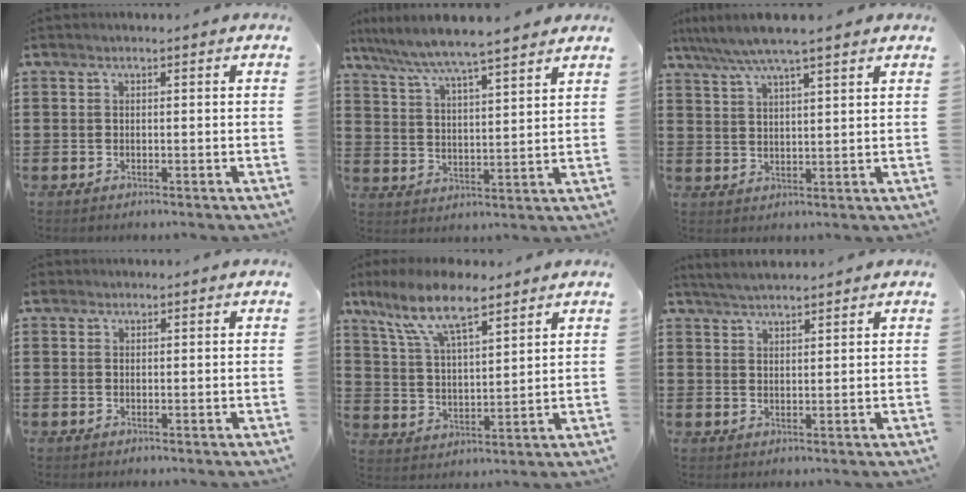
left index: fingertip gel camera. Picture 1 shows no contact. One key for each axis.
{"total": 5.7, "fx": 5.3, "fy": -0.4, "fz": 2.0, "tx": -0.065, "ty": -0.033, "tz": 0.088}
{"total": 5.6, "fx": 4.6, "fy": 0.1, "fz": 3.2, "tx": -0.075, "ty": -0.016, "tz": 0.079}
{"total": 0.9, "fx": 0.6, "fy": 0.6, "fz": 0.3, "tx": -0.009, "ty": 0.005, "tz": 0.012}
{"total": 10.1, "fx": 7.5, "fy": 2.6, "fz": 6.3, "tx": -0.142, "ty": -0.015, "tz": 0.137}
{"total": 2.9, "fx": 2.9, "fy": 0.0, "fz": 0.7, "tx": -0.021, "ty": -0.002, "tz": 0.055}